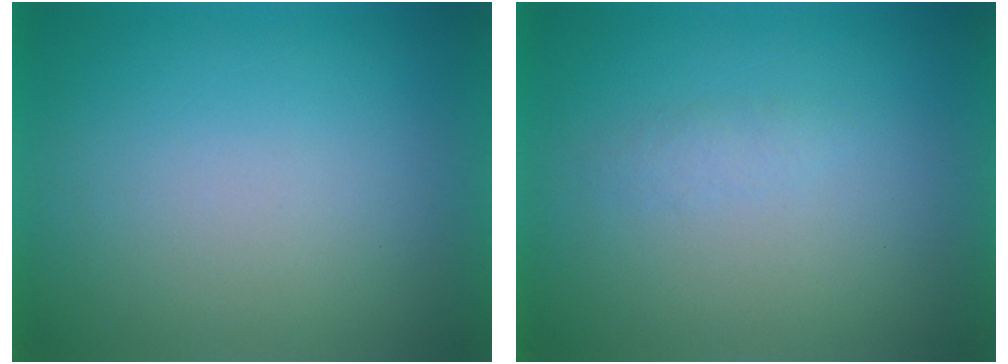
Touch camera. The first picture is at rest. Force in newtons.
{"total": 1.5}